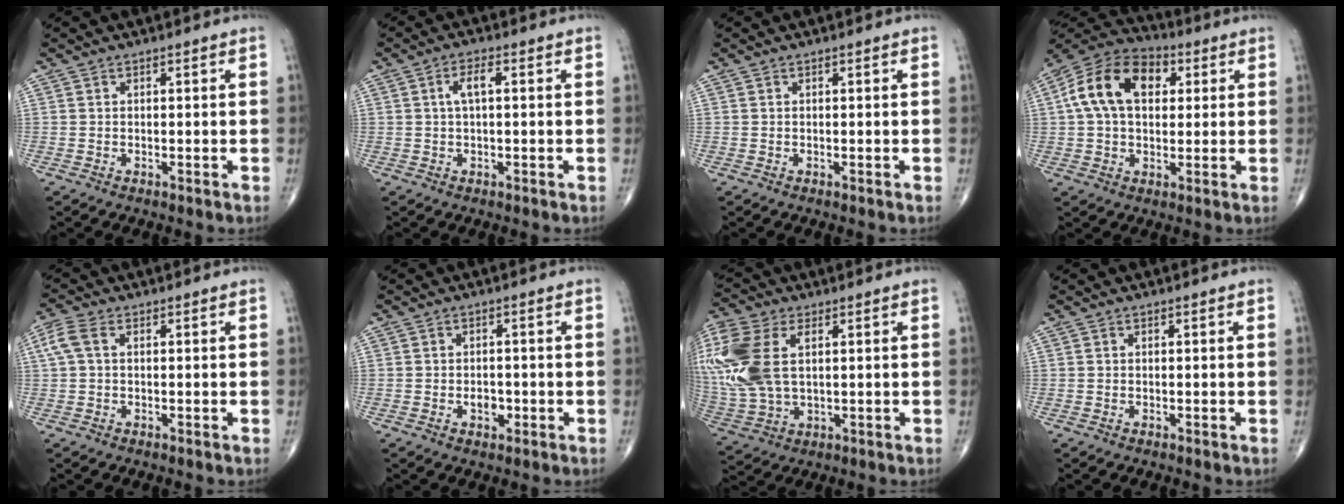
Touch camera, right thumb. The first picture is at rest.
{"total": 3.3, "force": [0.5, 1.2, 3.0], "torque": [-0.066, 0.010, 0.007]}
{"total": 0.0}
{"total": 15.5, "force": [3.6, 10.0, 11.3], "torque": [-0.188, 0.021, 0.053]}
{"total": 4.2, "force": [0.8, 2.5, 3.3], "torque": [-0.091, 0.017, 0.014]}
{"total": 2.7, "force": [-0.8, 1.9, 1.8], "torque": [-0.018, 0.005, -0.010]}
{"total": 19.0, "force": [4.1, 11.1, 14.9], "torque": [-0.382, 0.001, 0.081]}
{"total": 0.0}